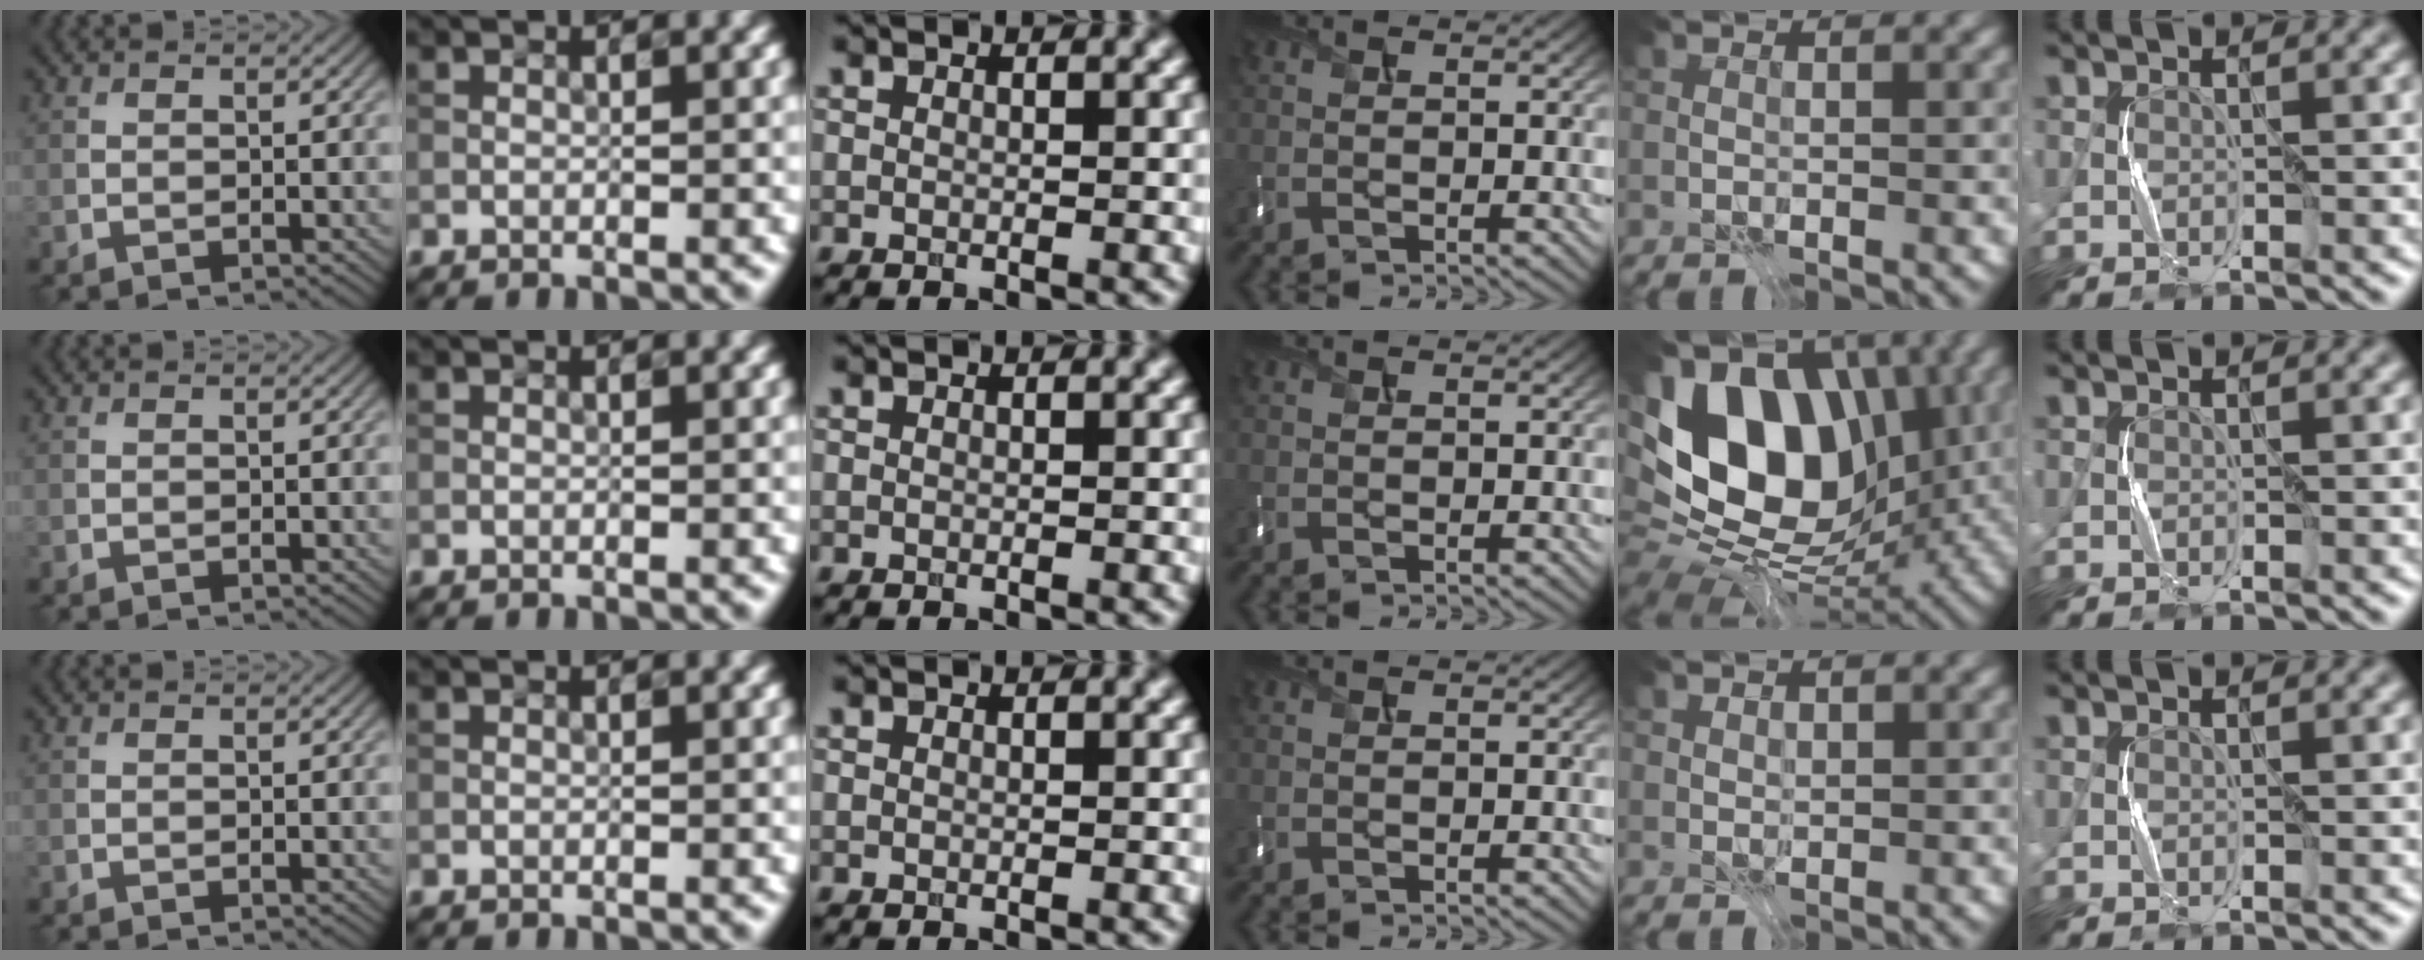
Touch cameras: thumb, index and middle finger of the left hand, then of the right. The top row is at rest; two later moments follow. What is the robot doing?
{"motion": "press", "object": "mouse"}